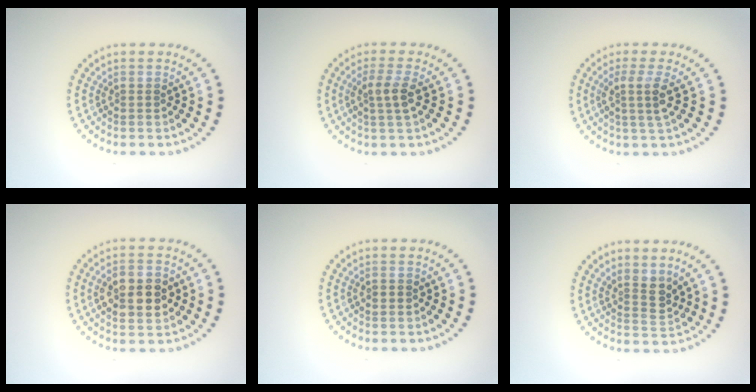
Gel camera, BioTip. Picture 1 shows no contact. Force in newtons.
{"total": 2.4, "press": 2.1, "slide": 1.0}
{"total": 2.6, "press": 2.1, "slide": 1.6}
{"total": 4.0, "press": 4.0, "slide": 0.2}
{"total": 1.0, "press": 1.0, "slide": 0.1}
{"total": 2.3, "press": 1.8, "slide": 1.4}